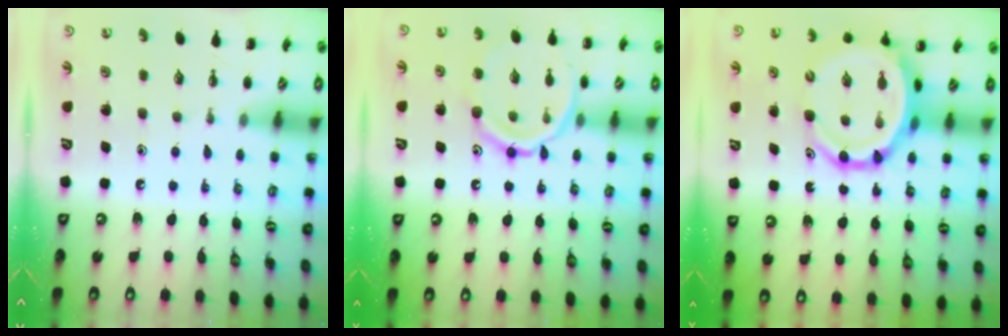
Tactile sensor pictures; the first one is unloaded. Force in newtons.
{"total": 13.5, "press": 13.5, "slide": 1.3}
{"total": 11.6, "press": 11.1, "slide": 3.5}